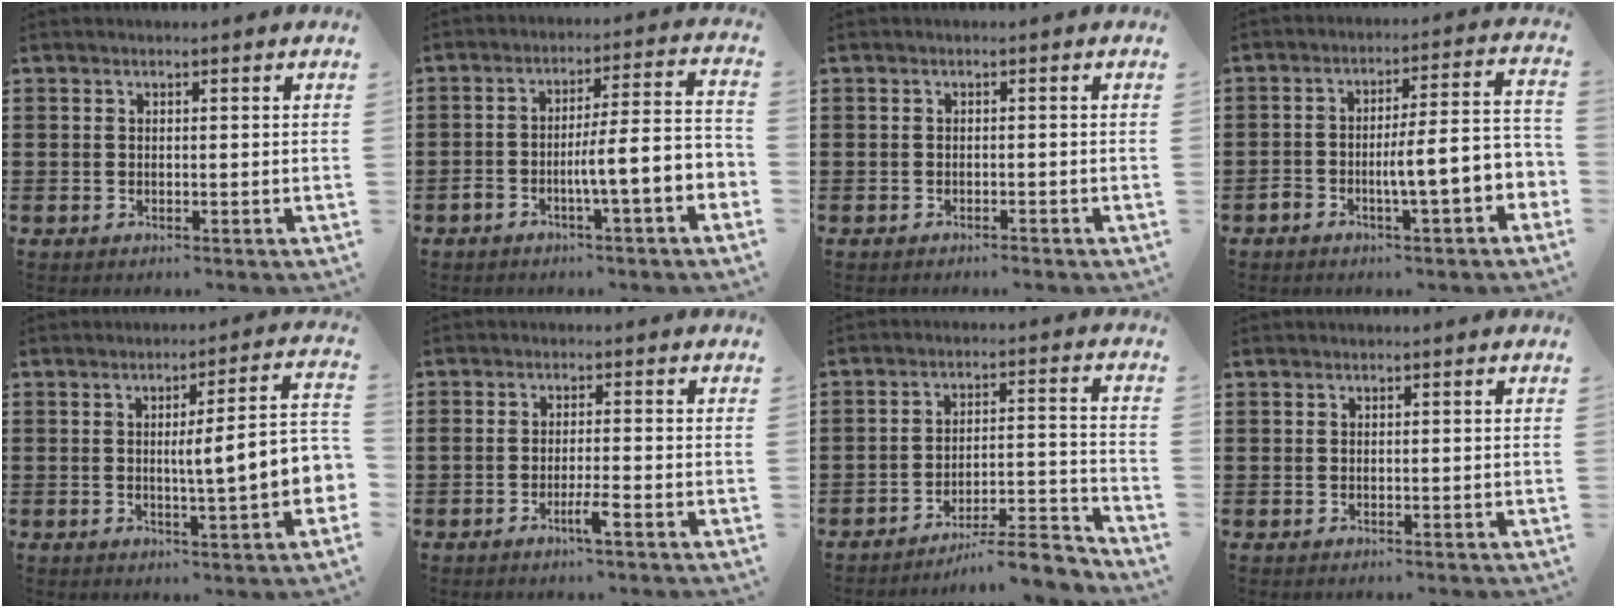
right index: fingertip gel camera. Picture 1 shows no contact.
{"total": 6.8, "force": [-3.3, 0.3, 5.9], "torque": [-0.100, -0.009, -0.064]}
{"total": 0.8, "force": [-0.8, 0.0, 0.1], "torque": [-0.005, -0.002, -0.017]}
{"total": 7.7, "force": [-3.2, 1.4, 6.8], "torque": [-0.105, -0.005, -0.058]}
{"total": 8.0, "force": [-0.2, 0.5, 8.0], "torque": [-0.124, -0.016, -0.012]}
{"total": 3.1, "force": [-1.8, 0.0, 2.6], "torque": [-0.049, -0.008, -0.035]}
{"total": 7.4, "force": [-6.8, 0.4, 3.1], "torque": [-0.042, 0.004, -0.128]}
{"total": 0.0}